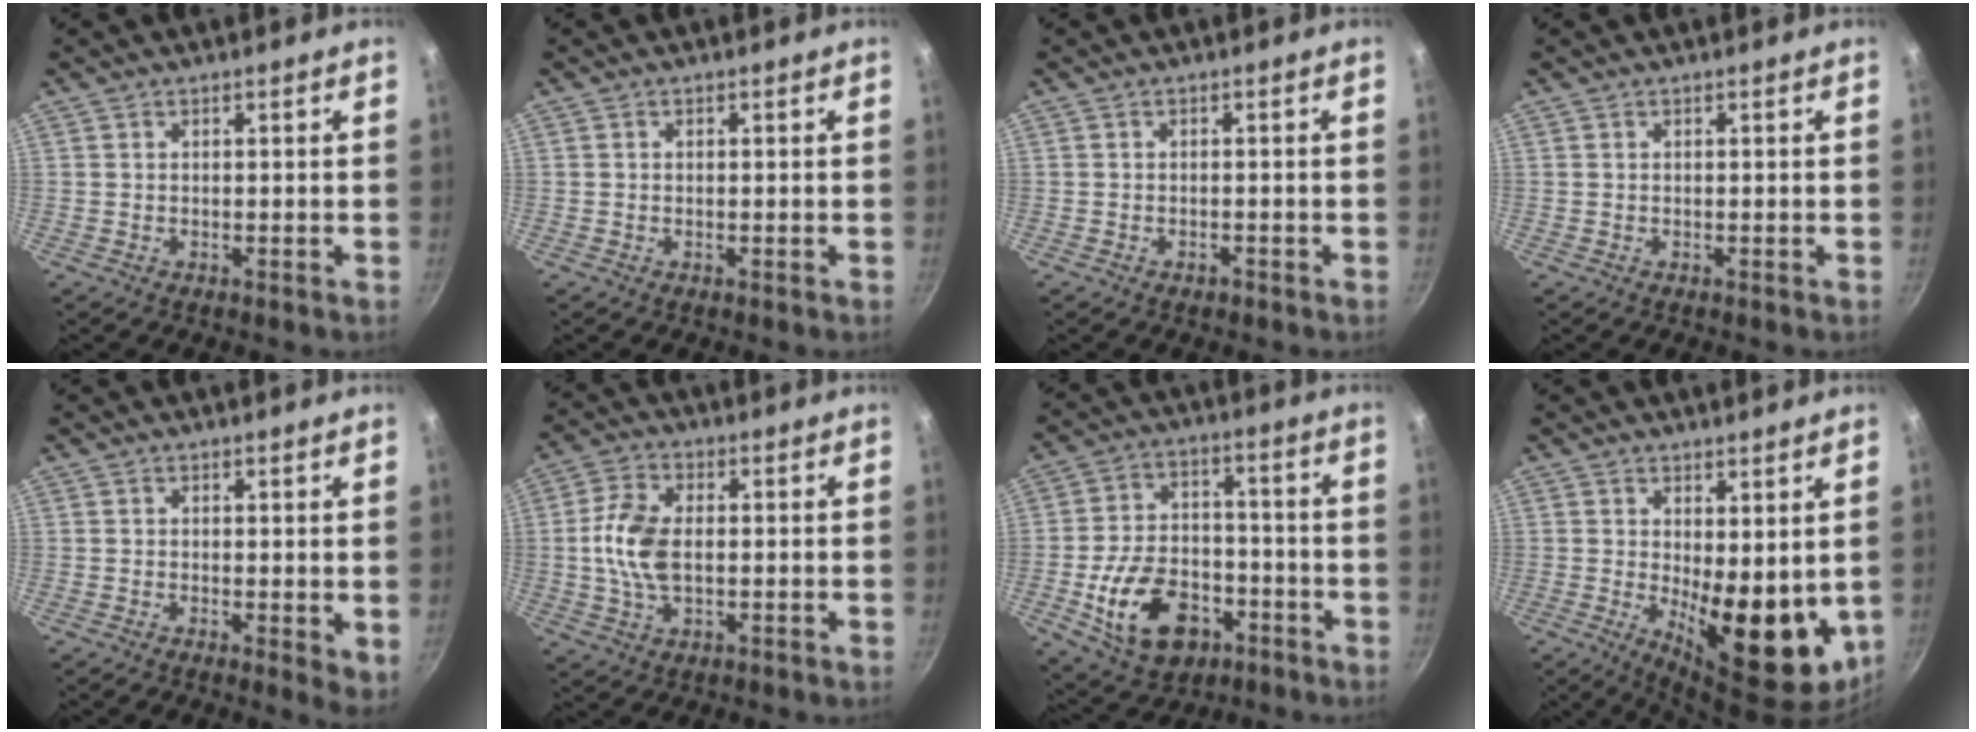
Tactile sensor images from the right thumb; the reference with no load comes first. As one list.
[{"total": 0.0}, {"total": 1.0, "force": [-0.7, 0.5, 0.4], "torque": [-0.008, 0.007, -0.009]}, {"total": 0.0}, {"total": 3.6, "force": [0.3, 1.6, 3.2], "torque": [-0.038, -0.010, 0.004]}, {"total": 9.3, "force": [0.0, 5.5, 7.5], "torque": [-0.148, 0.013, -0.004]}, {"total": 16.3, "force": [-6.2, 10.9, 10.4], "torque": [-0.161, 0.037, -0.094]}, {"total": 13.6, "force": [0.3, 6.0, 12.2], "torque": [-0.136, -0.030, 0.020]}]